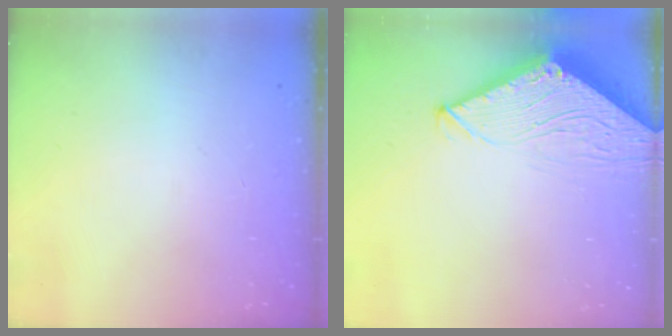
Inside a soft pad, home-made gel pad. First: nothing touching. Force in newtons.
{"total": 10.5, "press": 10.5, "slide": 0.8}